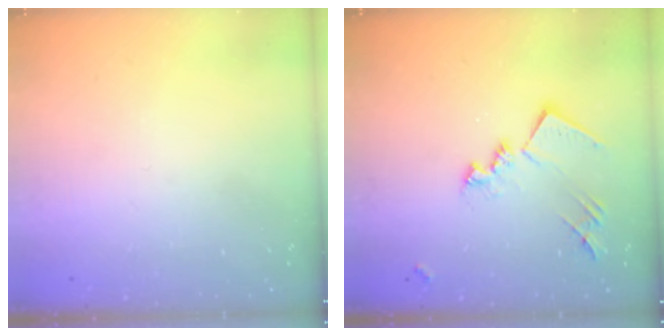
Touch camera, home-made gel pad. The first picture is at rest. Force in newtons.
{"total": 14.2, "press": 14.2, "slide": 0.5}